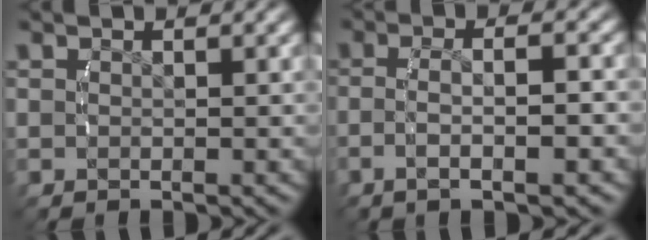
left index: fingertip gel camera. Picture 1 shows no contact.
{"total": 3.9, "force": [-1.2, 0.8, 3.6], "torque": [-0.075, 0.000, -0.019]}